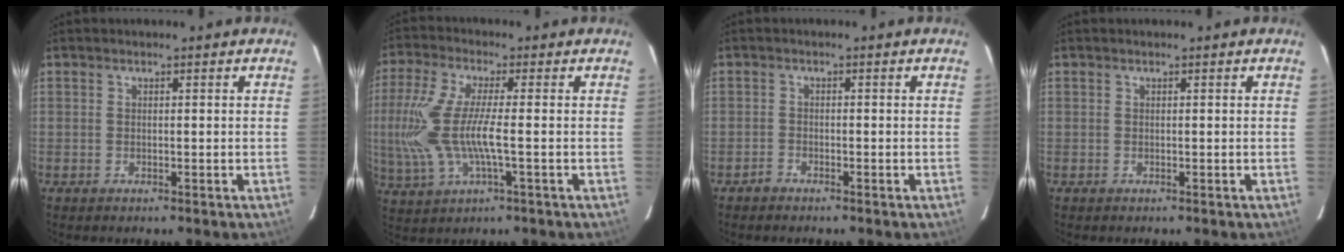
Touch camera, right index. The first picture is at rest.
{"total": 13.4, "force": [-1.4, 3.3, 12.9], "torque": [-0.273, -0.009, -0.023]}
{"total": 1.3, "force": [-1.2, 0.4, 0.1], "torque": [-0.011, 0.002, -0.027]}
{"total": 0.0}